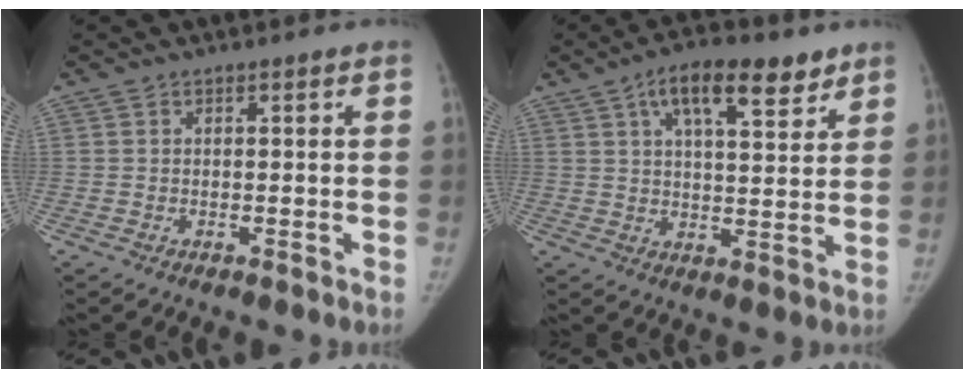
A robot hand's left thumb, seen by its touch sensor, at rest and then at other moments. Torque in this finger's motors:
{"motor_torque": [0.03, 0.10, 0.60, -0.12, 0.07]}